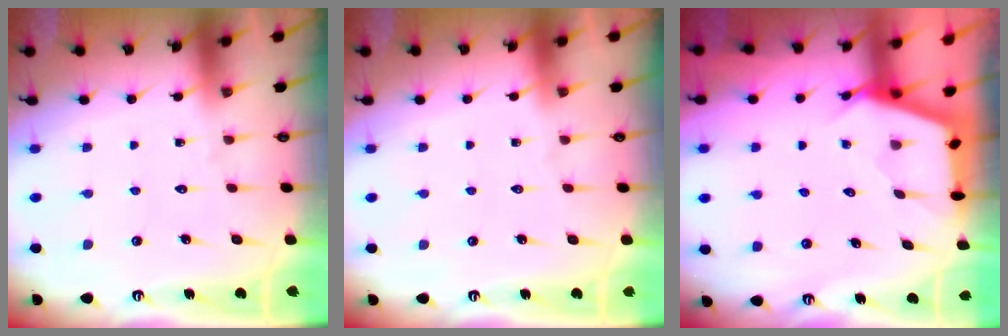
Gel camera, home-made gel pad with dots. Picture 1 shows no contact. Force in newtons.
{"total": 0.6, "press": 0.5, "slide": 0.2}
{"total": 2.6, "press": 2.5, "slide": 0.4}